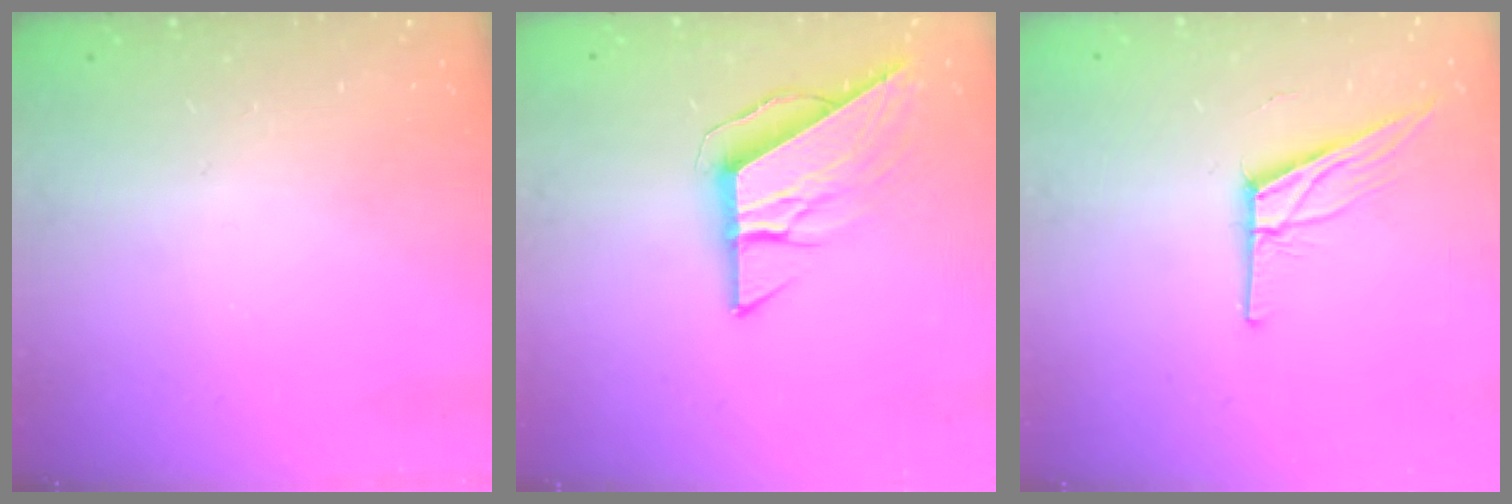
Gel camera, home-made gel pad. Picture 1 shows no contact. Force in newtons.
{"total": 11.1, "press": 11.0, "slide": 1.2}
{"total": 10.8, "press": 10.4, "slide": 2.7}